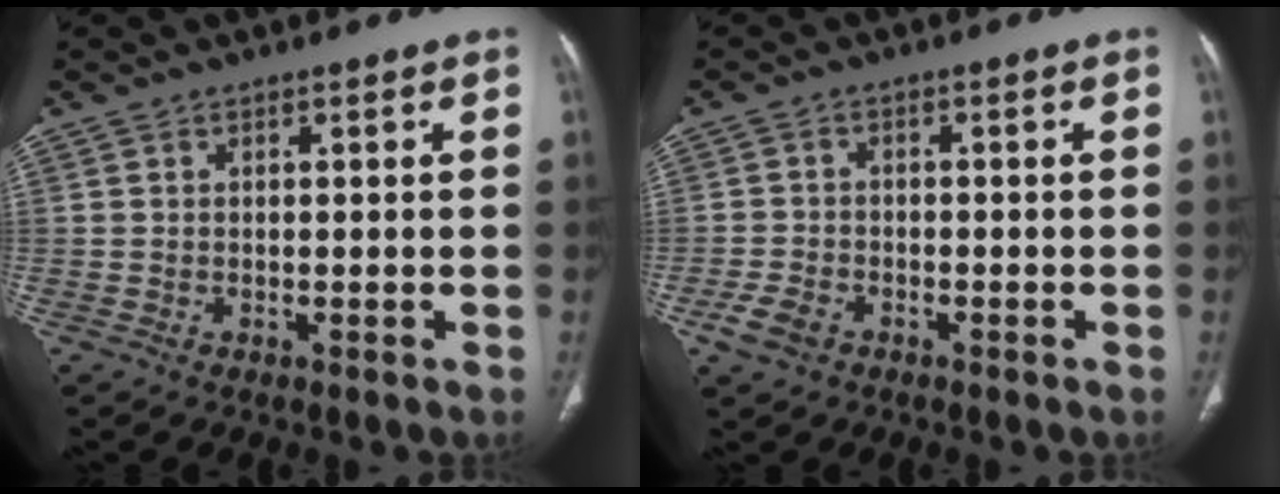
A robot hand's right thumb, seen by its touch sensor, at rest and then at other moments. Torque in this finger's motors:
{"motor_torque": [3.23, 1.78, 0.03, -0.25, 0.00]}